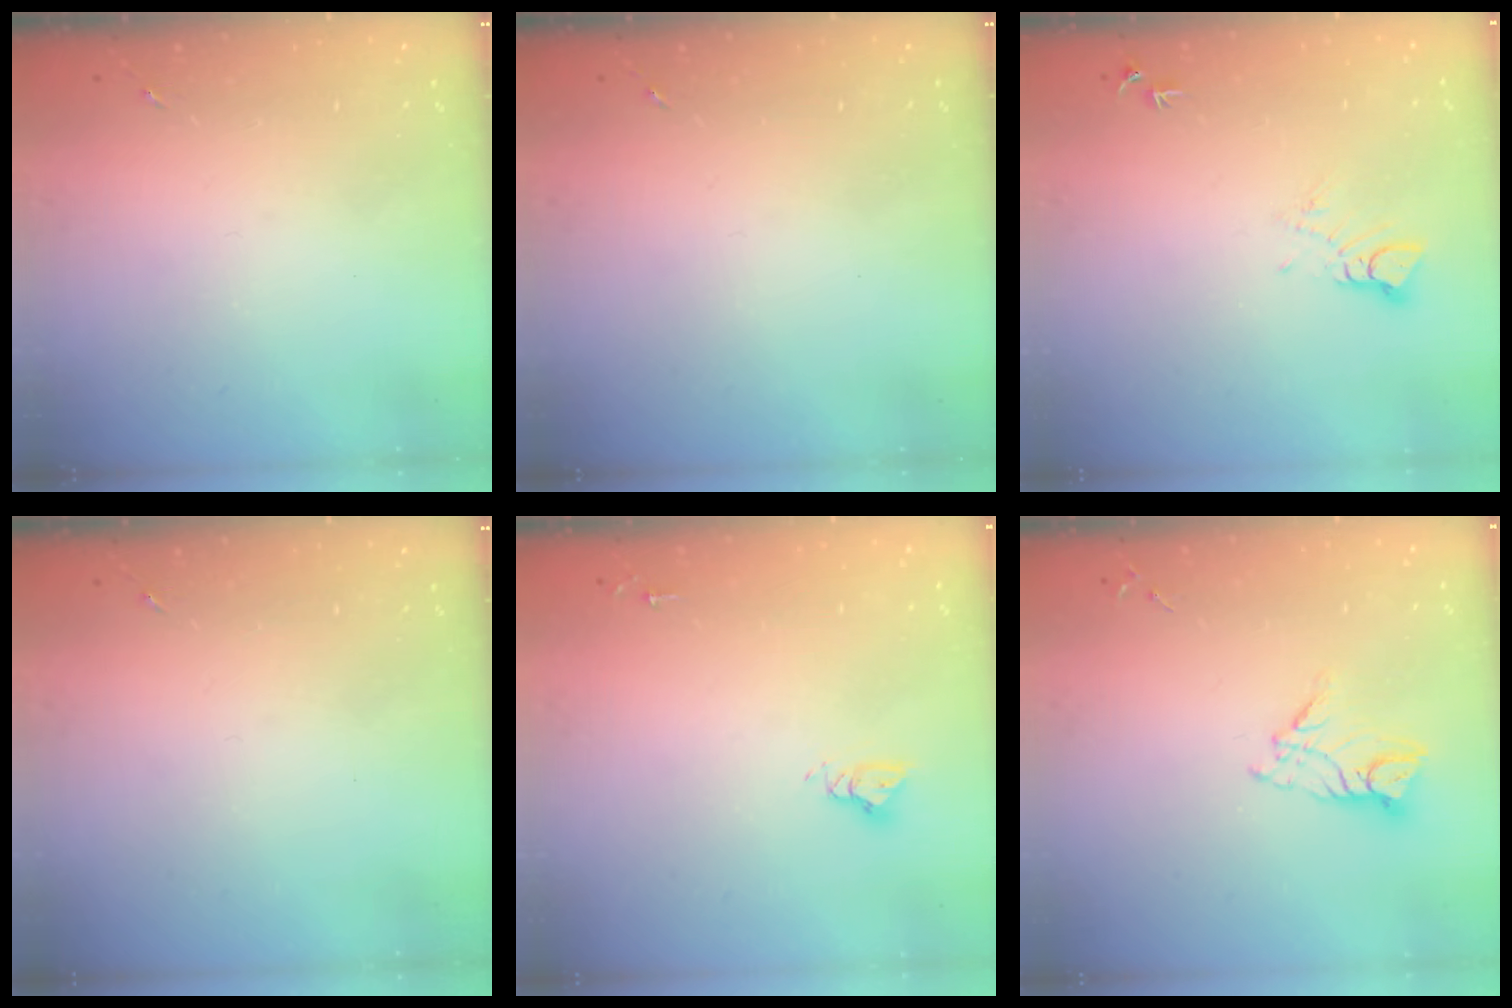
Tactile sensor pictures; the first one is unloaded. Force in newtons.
{"total": 0.0}
{"total": 4.7, "press": 4.7, "slide": 0.3}
{"total": 0.0}
{"total": 4.8, "press": 4.7, "slide": 0.4}
{"total": 9.7, "press": 9.6, "slide": 0.9}